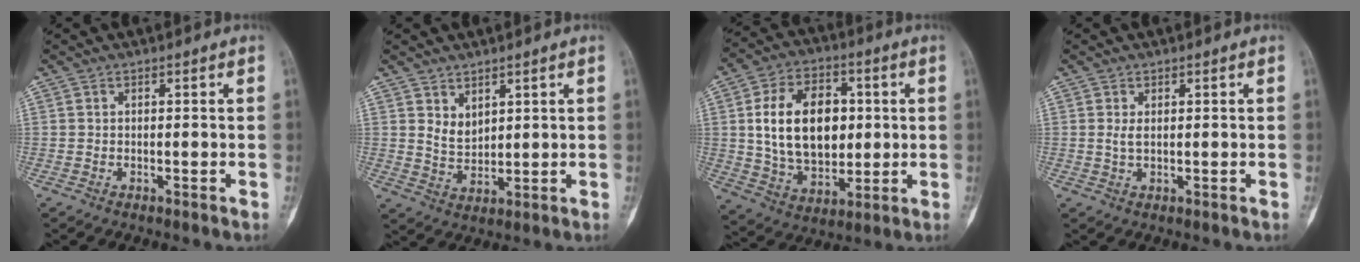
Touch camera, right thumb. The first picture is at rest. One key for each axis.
{"total": 4.1, "fx": 2.4, "fy": 2.6, "fz": 2.1, "tx": -0.023, "ty": -0.025, "tz": 0.054}
{"total": 18.0, "fx": 2.3, "fy": 12.1, "fz": 13.1, "tx": -0.182, "ty": -0.001, "tz": 0.047}
{"total": 1.6, "fx": 0.4, "fy": 0.9, "fz": 1.3, "tx": -0.026, "ty": -0.001, "tz": 0.011}